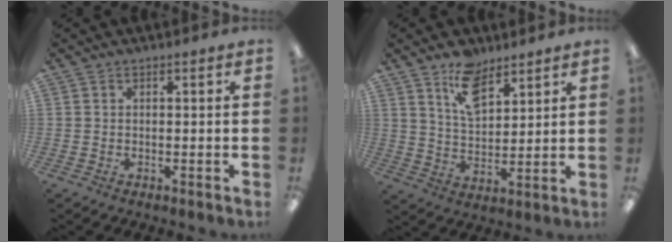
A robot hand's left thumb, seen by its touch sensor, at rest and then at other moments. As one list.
[{"total": 10.5, "force": [7.0, 5.6, 5.4], "torque": [-0.087, -0.029, 0.125]}]